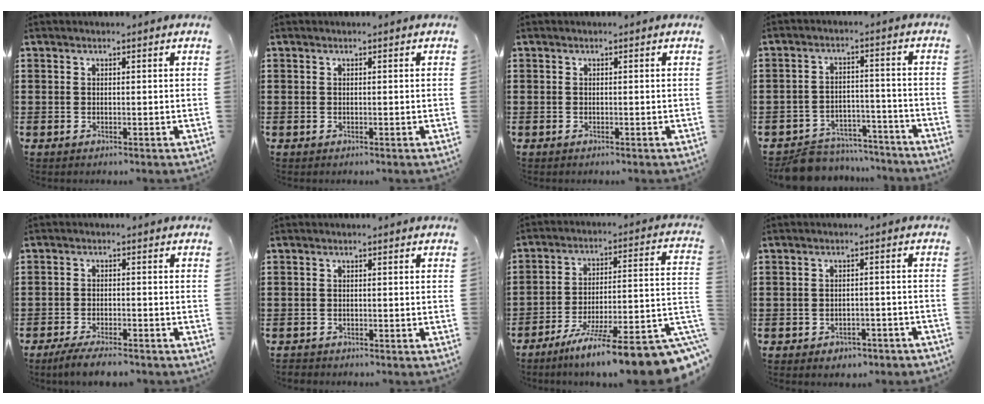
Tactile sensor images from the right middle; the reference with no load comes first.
{"total": 0.0}
{"total": 0.0}
{"total": 6.9, "force": [-6.7, 1.6, 0.6], "torque": [-0.009, 0.024, -0.132]}
{"total": 3.8, "force": [-3.5, 0.4, 1.5], "torque": [-0.038, -0.005, -0.071]}
{"total": 0.9, "force": [-0.8, 0.4, -0.1], "torque": [0.000, 0.003, -0.019]}
{"total": 11.5, "force": [-8.5, 0.1, 7.8], "torque": [-0.118, 0.002, -0.152]}
{"total": 2.3, "force": [-2.2, 0.8, 0.1], "torque": [-0.008, 0.002, -0.047]}